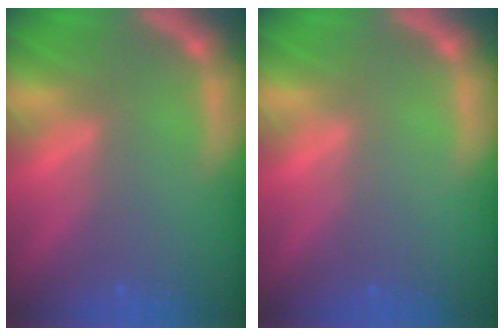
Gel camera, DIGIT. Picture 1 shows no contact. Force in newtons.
{"total": 0.0}